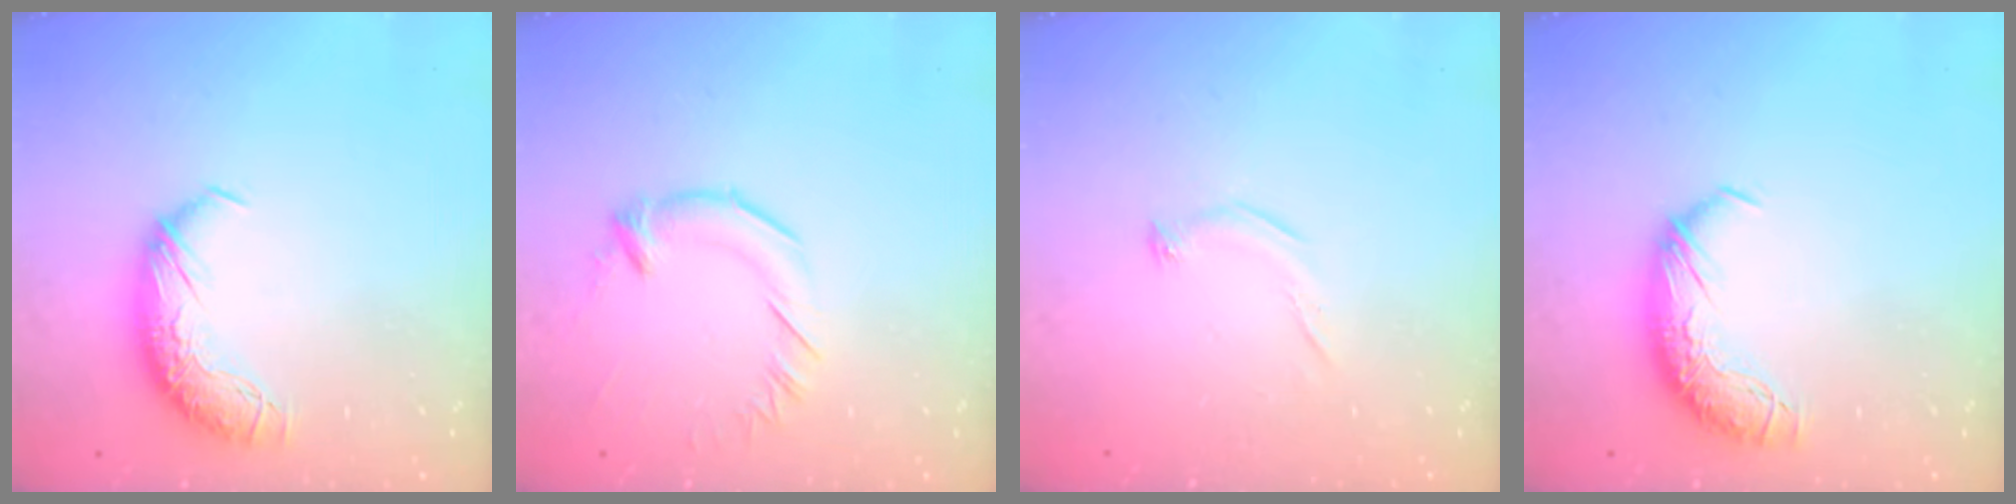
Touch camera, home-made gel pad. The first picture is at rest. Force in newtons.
{"total": 2.0, "press": 1.9, "slide": 0.7}
{"total": 5.5, "press": 5.4, "slide": 0.9}
{"total": 0.0}